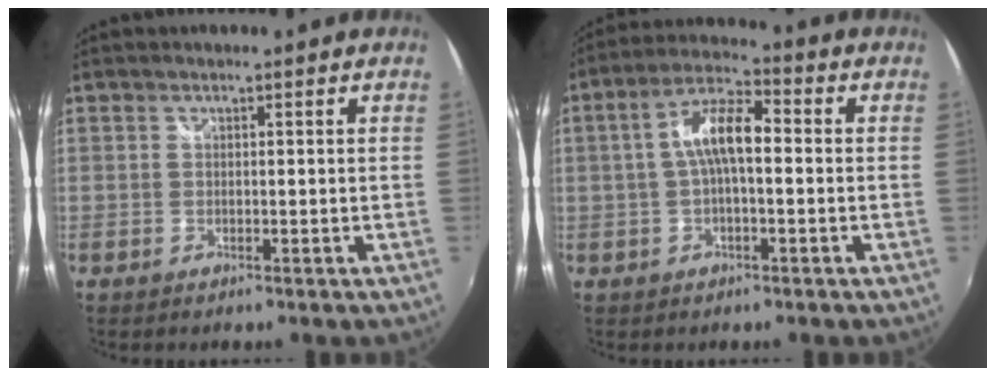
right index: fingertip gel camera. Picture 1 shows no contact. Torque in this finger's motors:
{"motor_torque": [0.29, -0.05, 0.41, 0.11]}